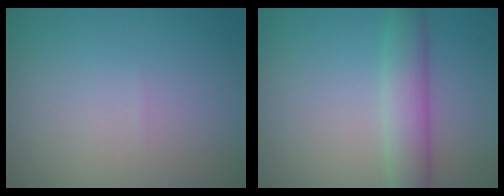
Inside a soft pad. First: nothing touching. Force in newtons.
{"total": 3.7, "press": 3.7, "slide": 0.2}